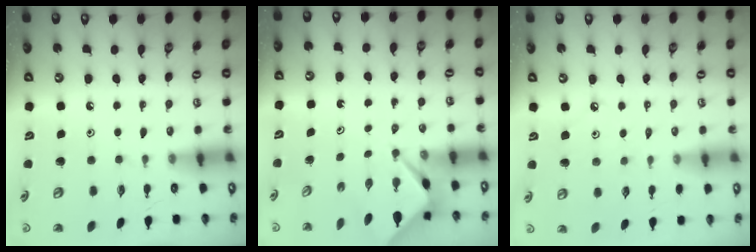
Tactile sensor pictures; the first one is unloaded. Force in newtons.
{"total": 2.7, "press": 2.7, "slide": 0.1}
{"total": 3.0, "press": 3.0, "slide": 0.2}